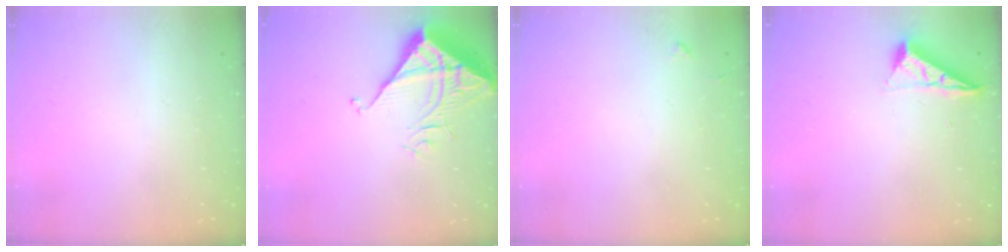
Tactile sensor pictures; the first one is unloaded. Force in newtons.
{"total": 7.5, "press": 7.4, "slide": 1.0}
{"total": 3.5, "press": 3.5, "slide": 0.5}
{"total": 7.1, "press": 7.1, "slide": 0.5}